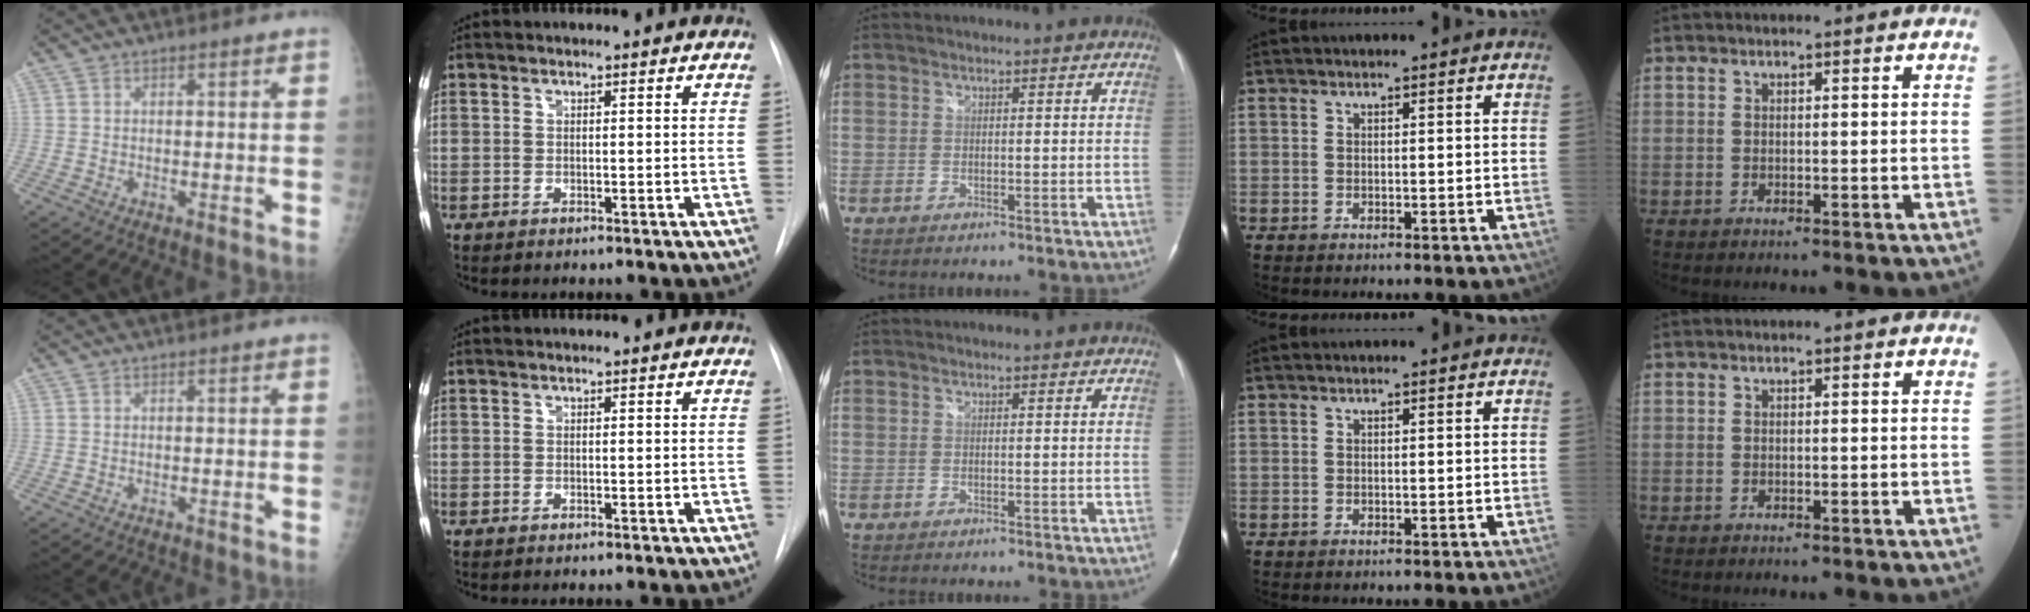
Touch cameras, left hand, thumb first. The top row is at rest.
{}